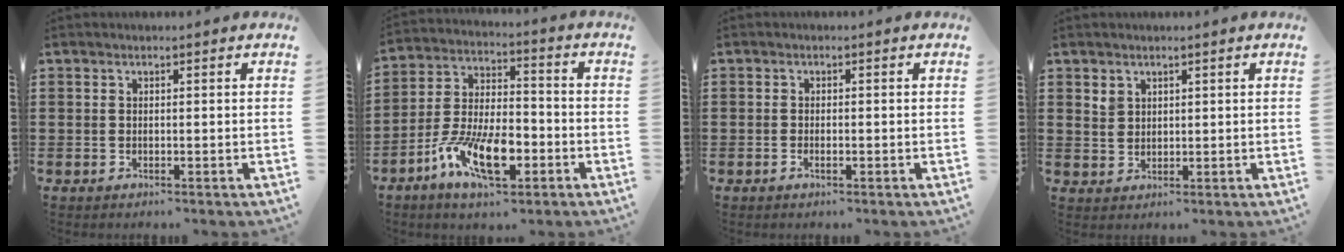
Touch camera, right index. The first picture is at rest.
{"total": 11.2, "force": [-5.7, 4.6, 8.5], "torque": [-0.179, 0.006, -0.105]}
{"total": 0.9, "force": [-0.5, 0.2, 0.8], "torque": [-0.016, -0.005, -0.008]}
{"total": 2.0, "force": [1.4, 1.4, 0.4], "torque": [-0.010, 0.004, 0.027]}